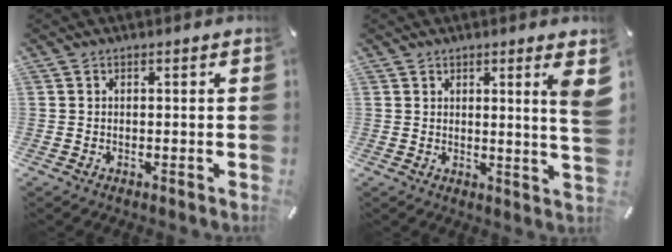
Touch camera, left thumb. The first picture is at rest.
{"total": 5.8, "force": [2.6, -0.1, 5.2], "torque": [-0.078, -0.020, 0.037]}